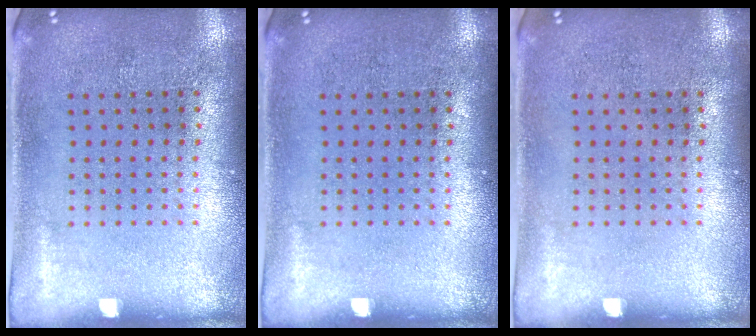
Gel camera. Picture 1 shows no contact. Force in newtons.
{"total": 0.0}
{"total": 0.0}